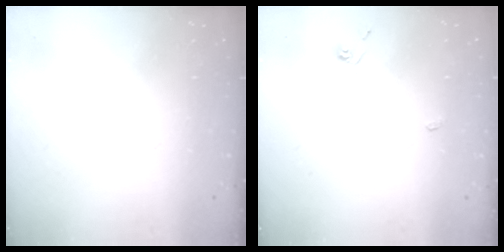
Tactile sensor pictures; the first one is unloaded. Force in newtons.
{"total": 2.2, "press": 2.2, "slide": 0.5}